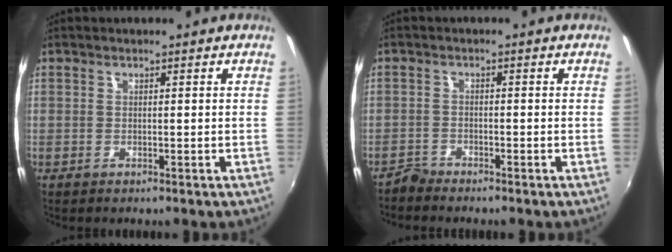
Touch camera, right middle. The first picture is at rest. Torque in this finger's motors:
{"motor_torque": [-0.39, -0.20, -0.06, -0.01]}